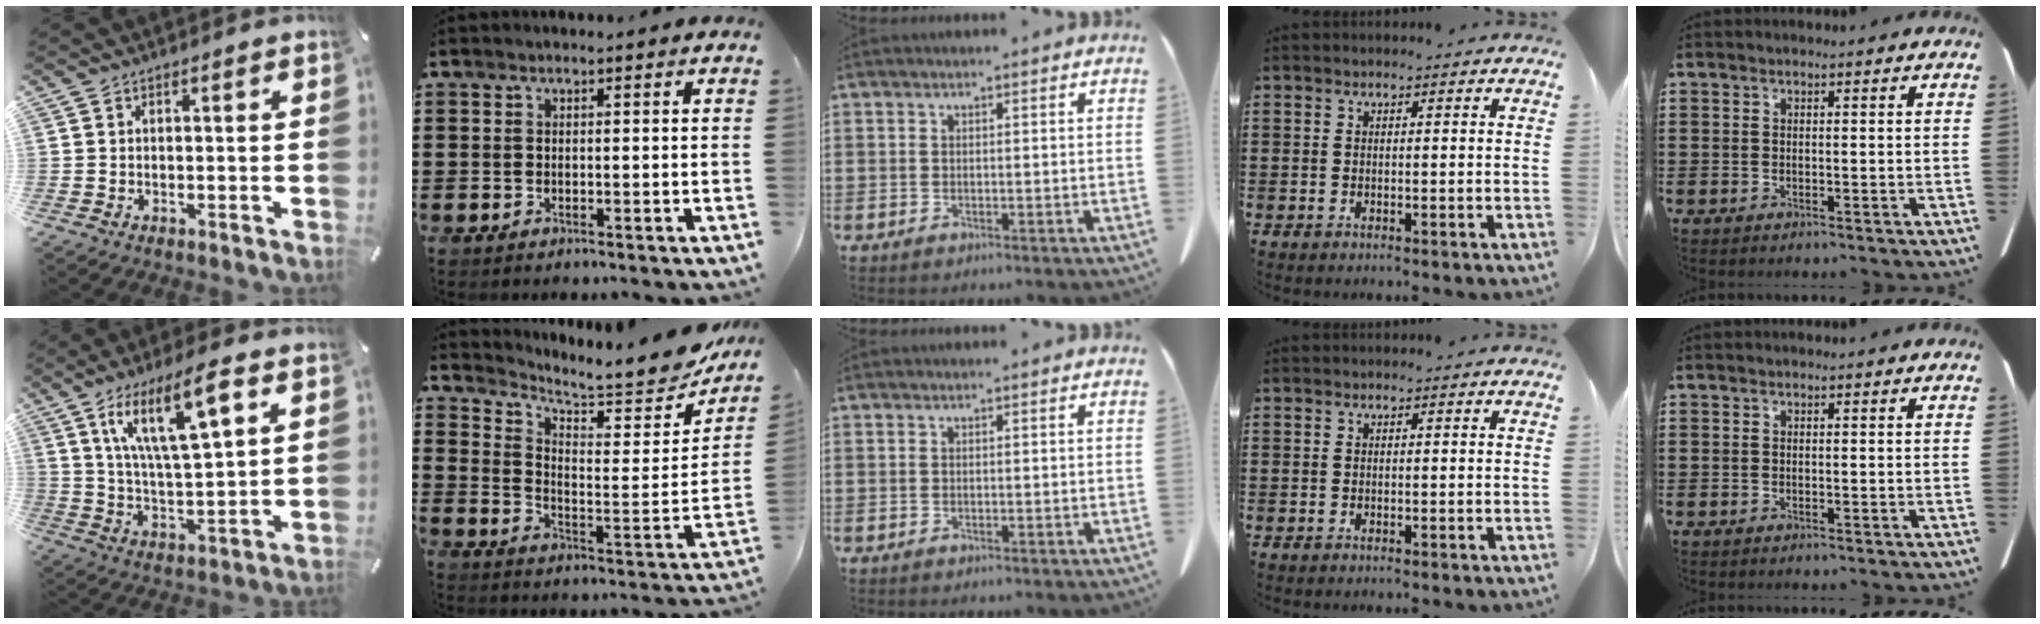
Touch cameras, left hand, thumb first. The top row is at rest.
{"thumb": {"total": 15.7, "force": [8.5, 4.6, 12.4], "torque": [-0.229, -0.022, 0.138]}, "index": {"total": 6.6, "force": [6.2, 0.7, 2.0], "torque": [-0.055, -0.053, 0.103]}}